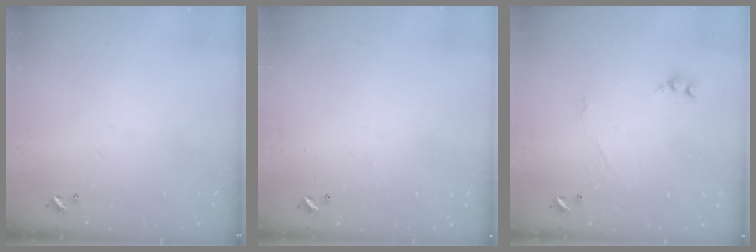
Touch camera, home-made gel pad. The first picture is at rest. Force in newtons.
{"total": 4.0, "press": 3.9, "slide": 0.3}
{"total": 1.9, "press": 1.8, "slide": 0.4}